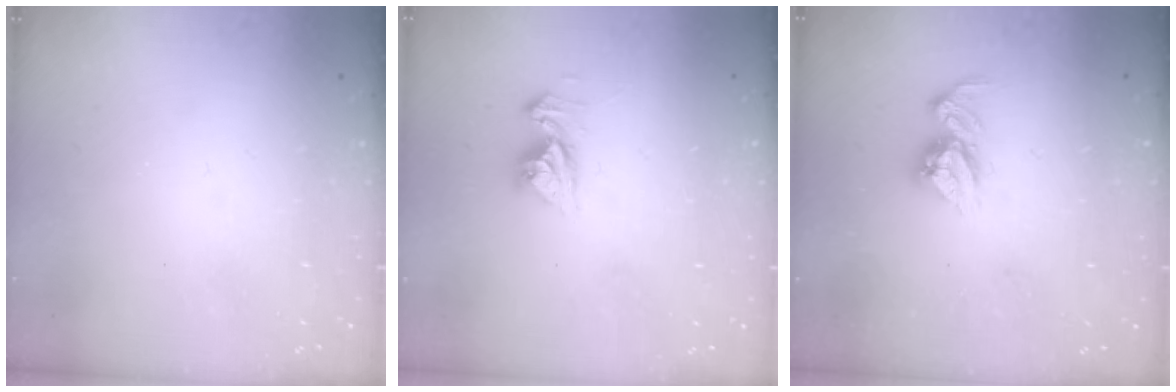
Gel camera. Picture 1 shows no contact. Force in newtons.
{"total": 9.6, "press": 9.6, "slide": 1.0}
{"total": 10.0, "press": 10.0, "slide": 0.8}